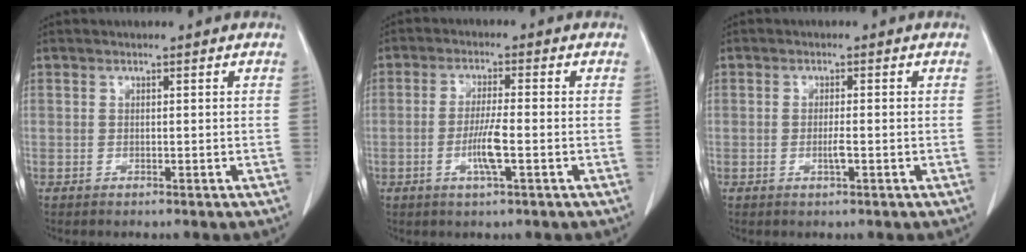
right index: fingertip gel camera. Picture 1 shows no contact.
{"total": 5.1, "force": [-1.5, 0.1, 4.8], "torque": [-0.096, -0.006, -0.027]}
{"total": 1.7, "force": [-0.5, 0.0, 1.6], "torque": [-0.033, -0.001, -0.007]}